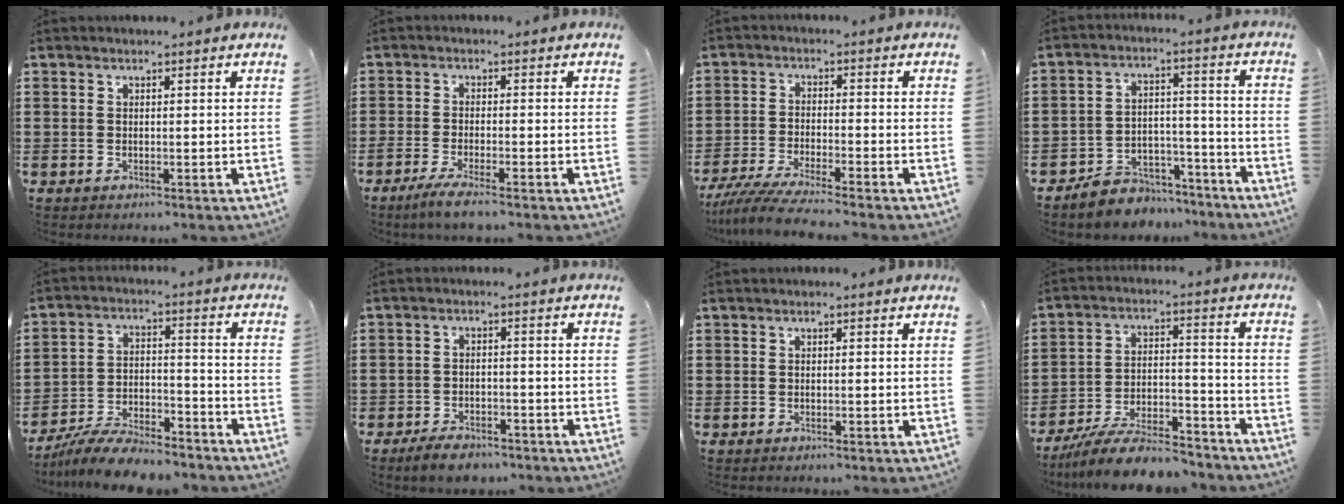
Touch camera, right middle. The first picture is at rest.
{"total": 3.1, "force": [-2.4, -0.1, 1.9], "torque": [-0.039, -0.006, -0.046]}
{"total": 5.4, "force": [-5.0, -0.2, 2.2], "torque": [-0.063, -0.024, -0.103]}
{"total": 5.8, "force": [-5.5, 2.1, 0.1], "torque": [-0.001, 0.020, -0.109]}
{"total": 8.3, "force": [-7.8, 1.1, 2.6], "torque": [-0.041, 0.018, -0.148]}
{"total": 3.6, "force": [-3.3, 1.1, 0.8], "torque": [-0.015, 0.009, -0.067]}
{"total": 0.0}
{"total": 10.1, "force": [-9.1, 1.5, 4.3], "torque": [-0.067, 0.026, -0.172]}